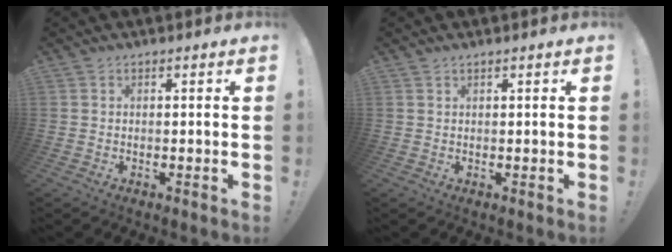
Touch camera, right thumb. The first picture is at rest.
{"total": 0.6, "force": [0.5, -0.1, 0.3], "torque": [-0.007, 0.001, 0.010]}